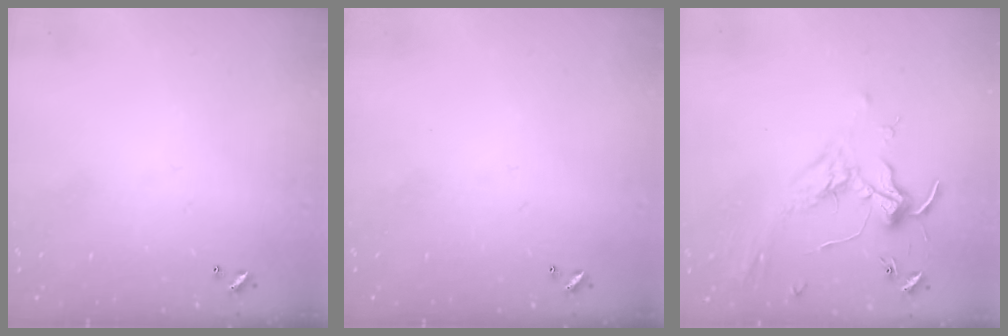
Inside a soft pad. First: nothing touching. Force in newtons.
{"total": 0.0}
{"total": 1.7, "press": 1.5, "slide": 0.7}